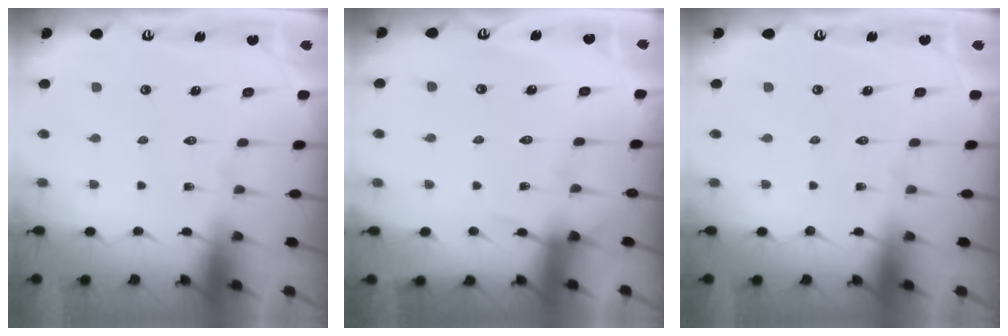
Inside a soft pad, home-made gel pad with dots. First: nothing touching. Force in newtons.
{"total": 5.1, "press": 5.0, "slide": 0.6}
{"total": 0.0}